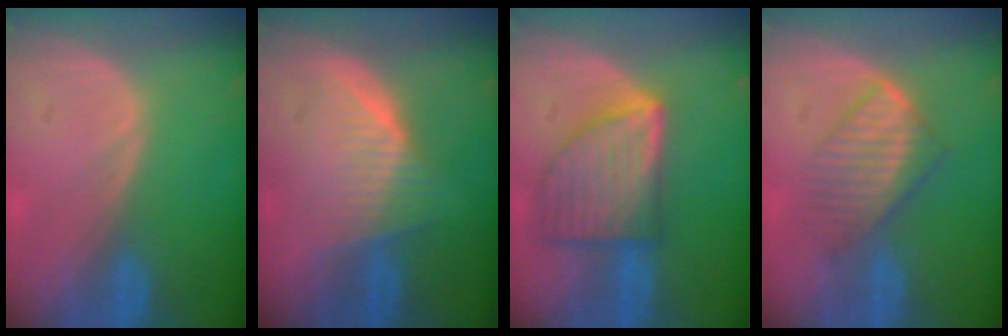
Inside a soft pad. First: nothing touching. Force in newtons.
{"total": 6.4, "press": 6.2, "slide": 1.6}
{"total": 9.0, "press": 9.0, "slide": 0.6}
{"total": 6.2, "press": 6.1, "slide": 1.2}